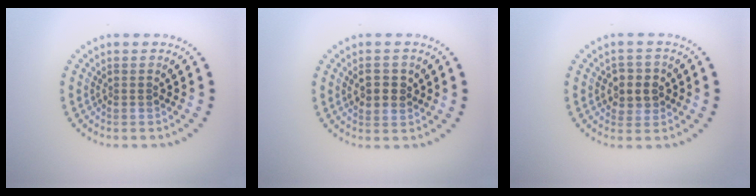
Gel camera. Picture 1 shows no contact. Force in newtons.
{"total": 2.6, "press": 2.5, "slide": 0.5}
{"total": 2.7, "press": 2.6, "slide": 0.7}